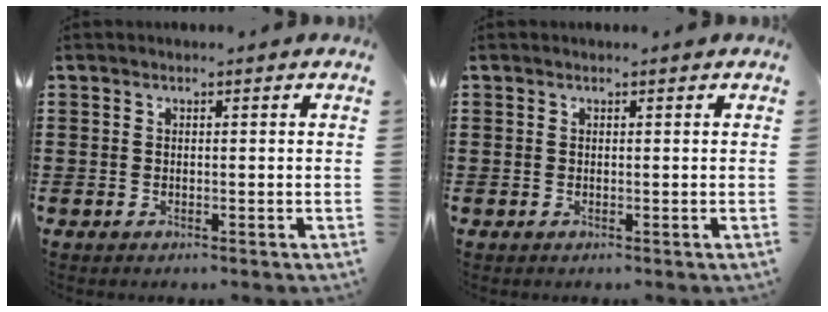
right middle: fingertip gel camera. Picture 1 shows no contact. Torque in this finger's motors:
{"motor_torque": [0.01, -0.01, 0.04, 0.00]}